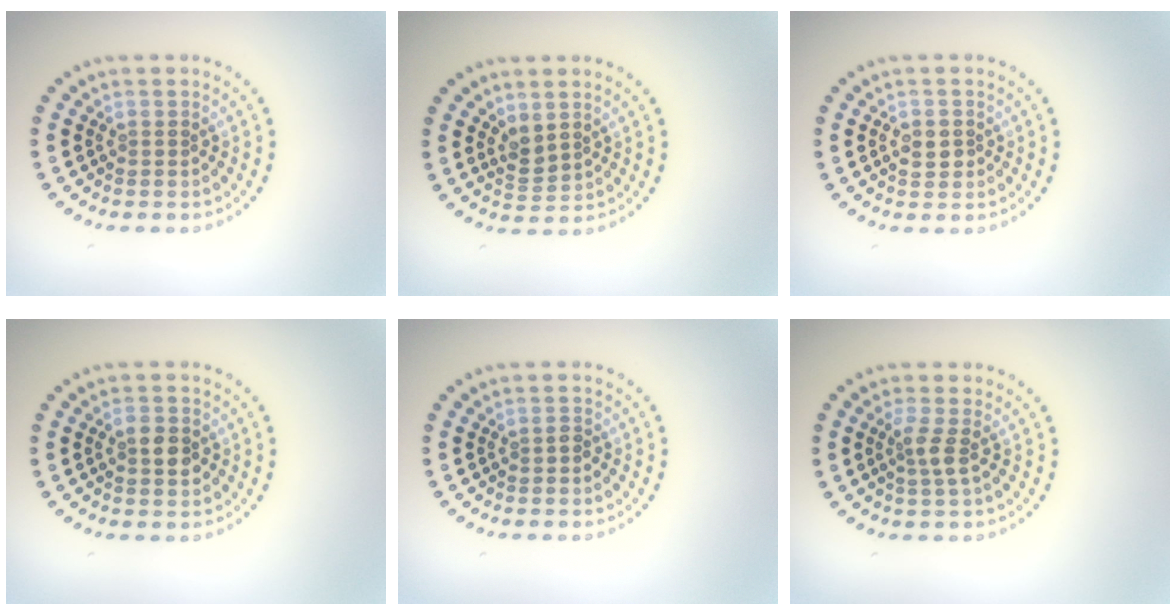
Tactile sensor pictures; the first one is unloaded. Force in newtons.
{"total": 1.7, "press": 1.5, "slide": 0.8}
{"total": 1.7, "press": 1.7, "slide": 0.1}
{"total": 2.5, "press": 2.5, "slide": 0.1}
{"total": 0.8, "press": 0.8, "slide": 0.1}
{"total": 1.8, "press": 1.3, "slide": 1.1}